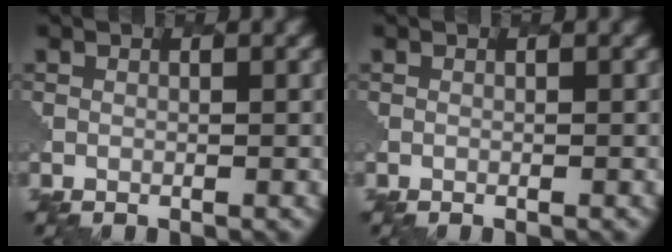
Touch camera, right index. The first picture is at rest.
{"total": 0.0}